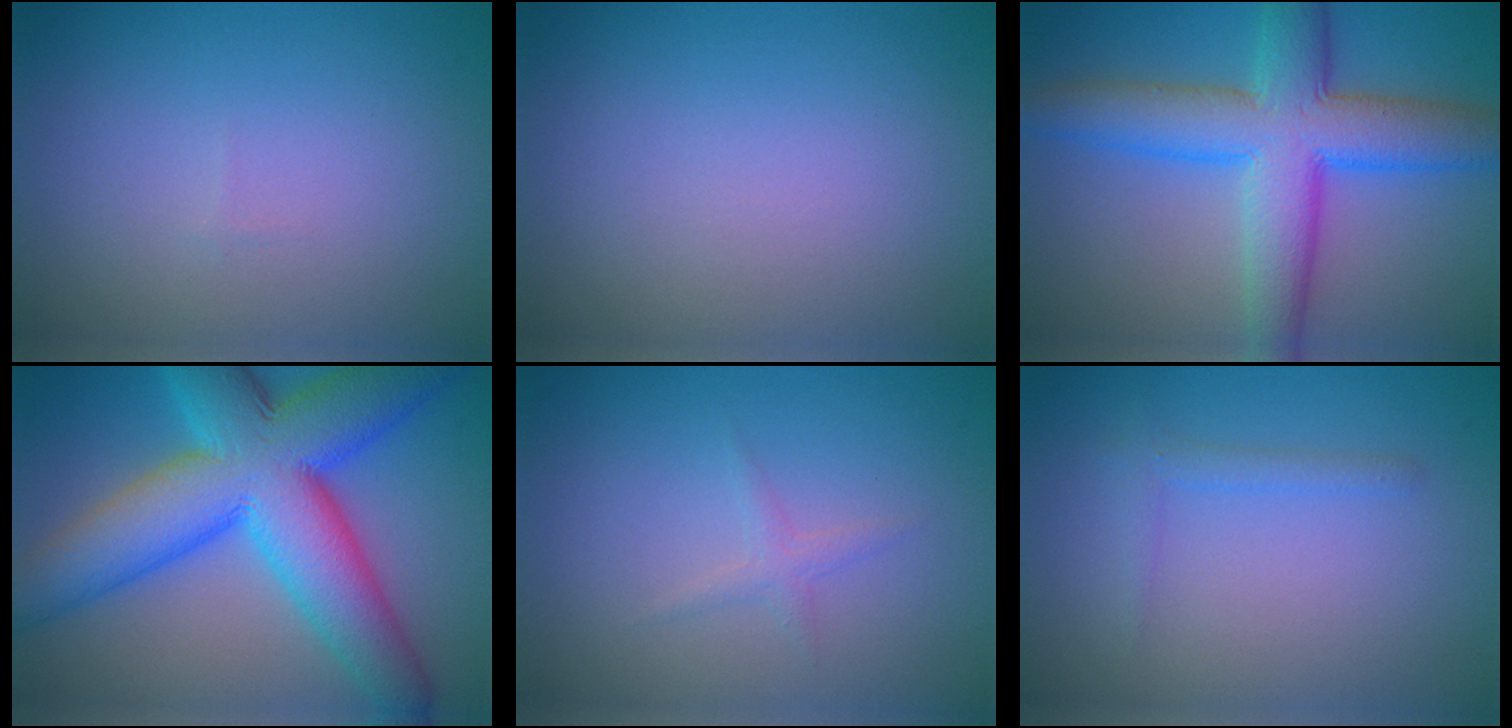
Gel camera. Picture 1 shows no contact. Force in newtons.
{"total": 0.0}
{"total": 8.9, "press": 8.9, "slide": 0.2}
{"total": 13.8, "press": 13.8, "slide": 0.2}
{"total": 1.0, "press": 1.0, "slide": 0.1}
{"total": 1.1, "press": 1.1, "slide": 0.1}